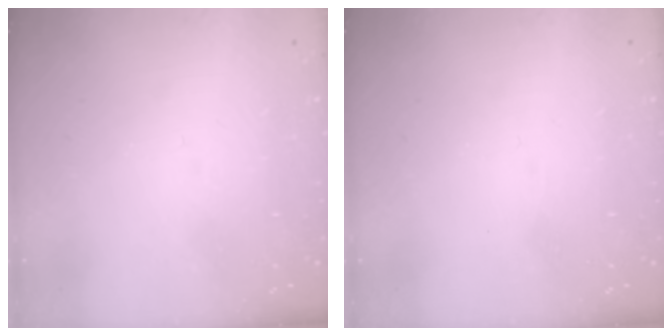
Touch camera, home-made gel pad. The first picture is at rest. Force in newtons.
{"total": 0.0}